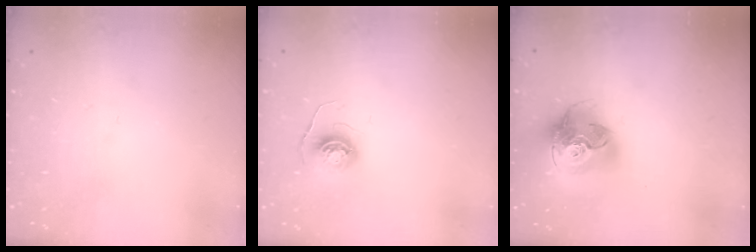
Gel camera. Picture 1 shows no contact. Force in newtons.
{"total": 5.6, "press": 5.5, "slide": 0.4}
{"total": 18.8, "press": 18.6, "slide": 2.1}